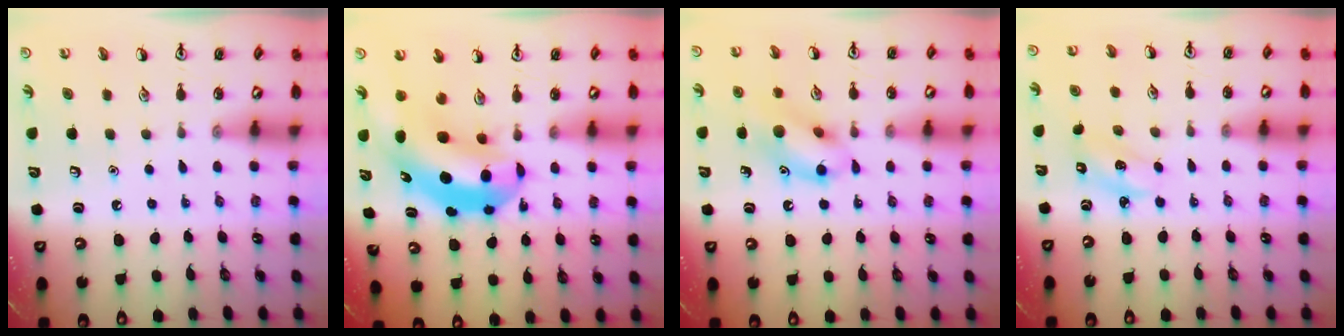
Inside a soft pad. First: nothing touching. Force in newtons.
{"total": 8.3, "press": 8.0, "slide": 2.3}
{"total": 12.6, "press": 12.5, "slide": 1.6}
{"total": 2.5, "press": 2.4, "slide": 0.5}